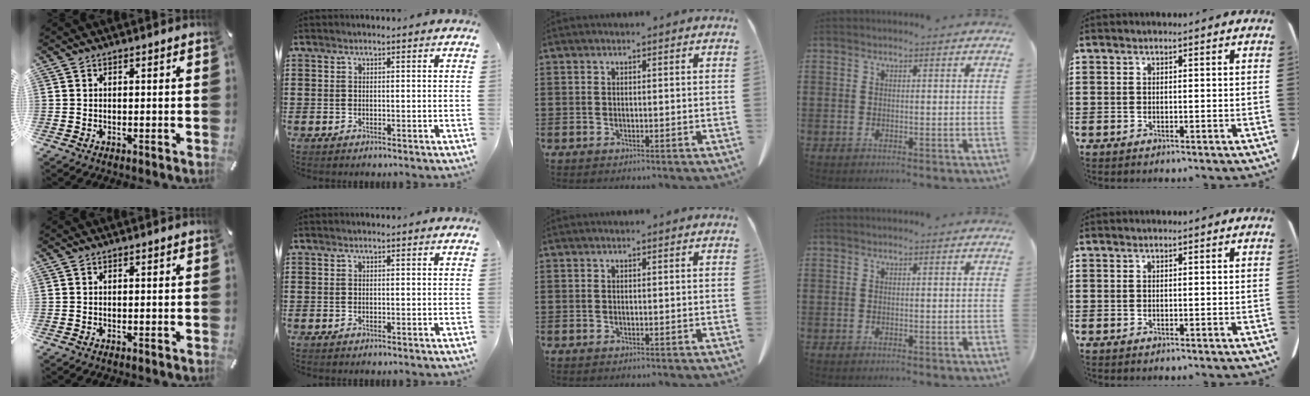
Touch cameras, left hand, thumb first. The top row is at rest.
{}